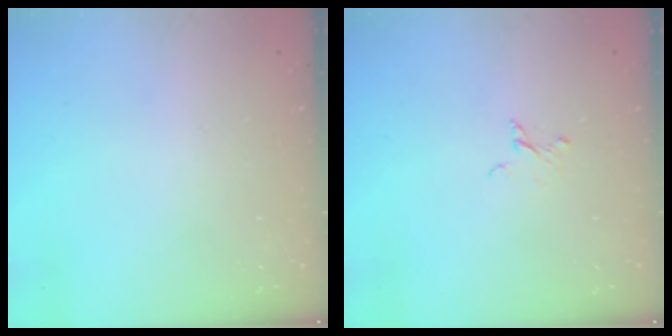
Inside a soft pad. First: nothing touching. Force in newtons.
{"total": 2.1, "press": 2.1, "slide": 0.1}